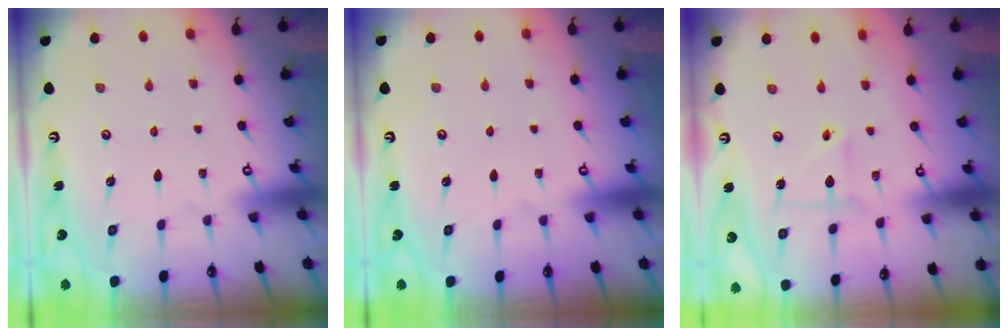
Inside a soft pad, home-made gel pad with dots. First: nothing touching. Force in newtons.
{"total": 0.0}
{"total": 3.3, "press": 3.3, "slide": 0.3}